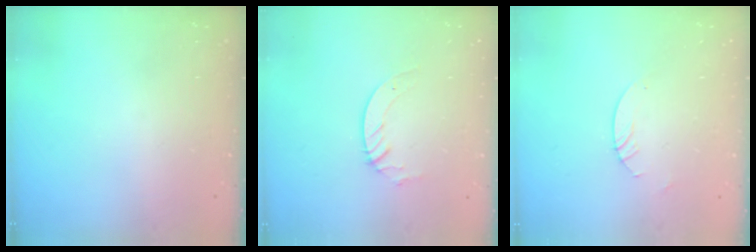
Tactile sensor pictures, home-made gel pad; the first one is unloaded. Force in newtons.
{"total": 4.5, "press": 4.4, "slide": 0.4}
{"total": 3.0, "press": 2.9, "slide": 0.3}